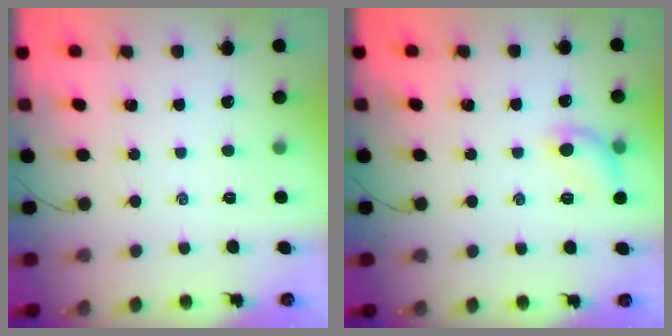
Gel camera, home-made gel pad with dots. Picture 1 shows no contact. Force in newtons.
{"total": 7.7, "press": 7.6, "slide": 0.4}